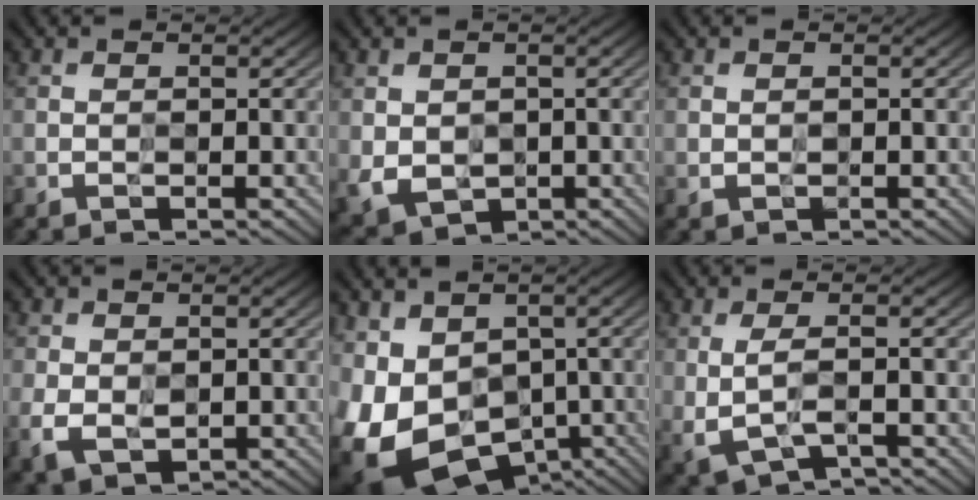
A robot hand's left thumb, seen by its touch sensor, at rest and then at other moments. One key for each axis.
{"total": 4.6, "fx": -0.1, "fy": 3.7, "fz": 2.6, "tx": -0.082, "ty": -0.021, "tz": 0.004}
{"total": 0.7, "fx": -0.1, "fy": 0.5, "fz": 0.4, "tx": -0.005, "ty": -0.003, "tz": -0.002}
{"total": 4.1, "fx": -0.7, "fy": 2.9, "fz": 2.9, "tx": -0.072, "ty": -0.012, "tz": -0.013}
{"total": 16.5, "fx": -4.9, "fy": 12.1, "fz": 10.1, "tx": -0.248, "ty": -0.047, "tz": -0.038}
{"total": 4.4, "fx": -0.8, "fy": 1.8, "fz": 4.0, "tx": -0.096, "ty": -0.013, "tz": -0.008}